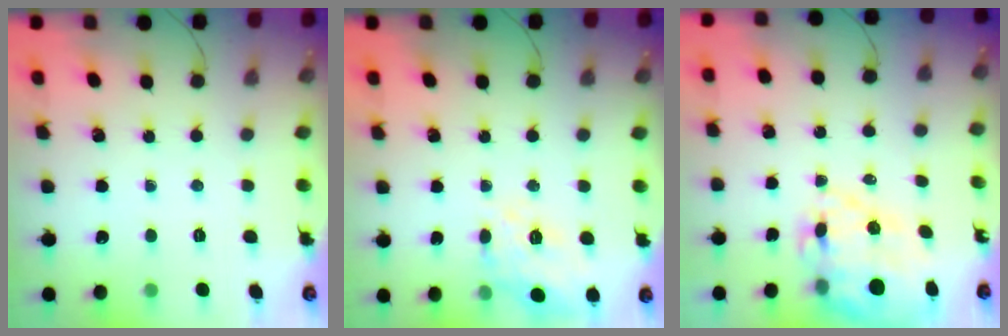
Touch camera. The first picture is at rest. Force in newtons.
{"total": 13.7, "press": 13.7, "slide": 0.6}
{"total": 19.2, "press": 18.8, "slide": 3.7}